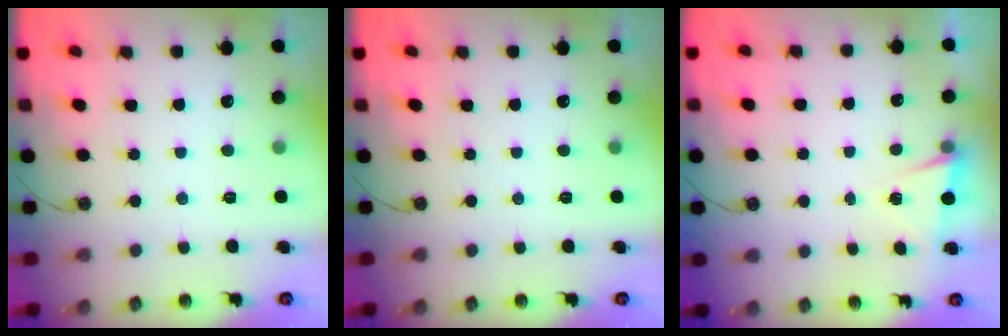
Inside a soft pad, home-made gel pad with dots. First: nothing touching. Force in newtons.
{"total": 0.0}
{"total": 2.7, "press": 1.5, "slide": 2.2}